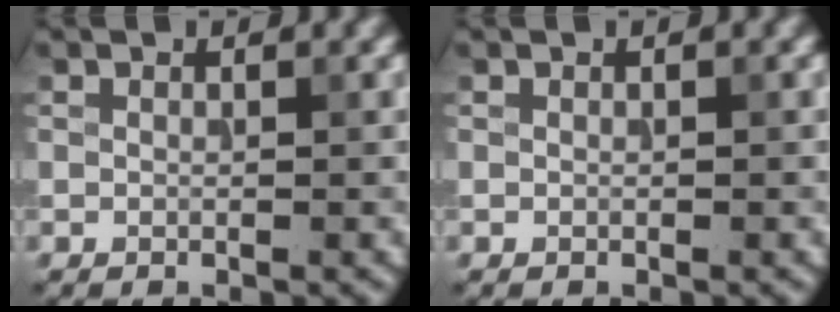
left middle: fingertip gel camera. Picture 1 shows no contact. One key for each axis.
{"total": 0.0}